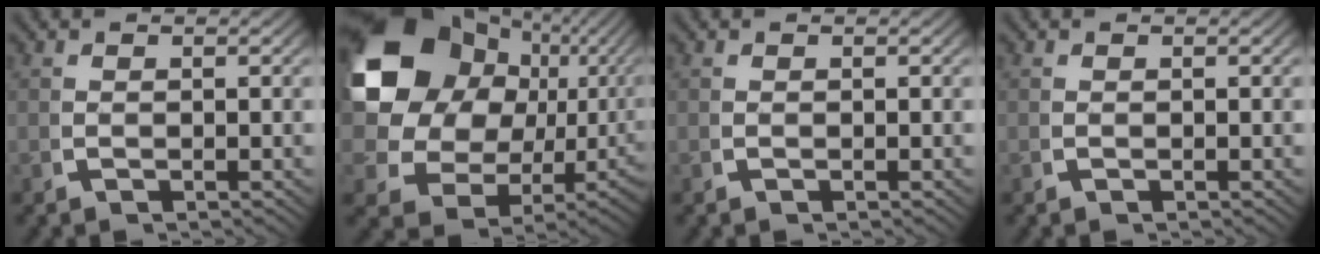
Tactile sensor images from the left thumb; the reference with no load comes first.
{"total": 19.4, "force": [1.8, 14.7, 12.4], "torque": [-0.275, -0.043, 0.046]}
{"total": 0.0}
{"total": 0.0}